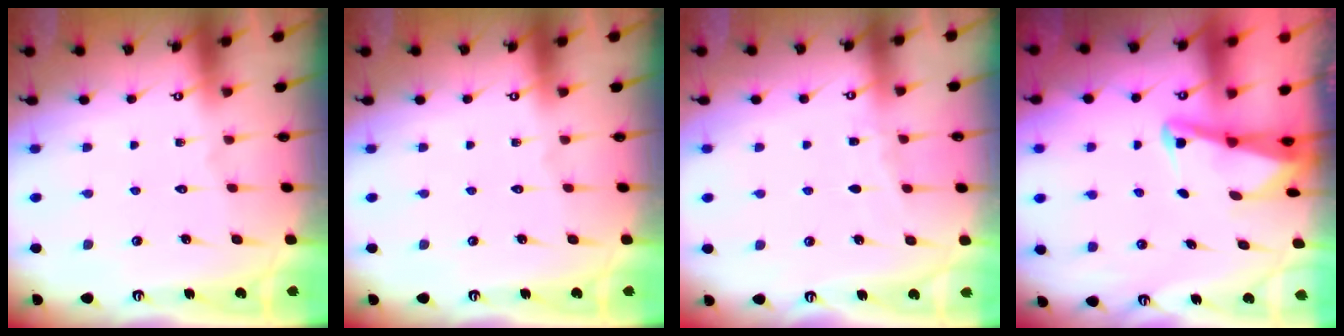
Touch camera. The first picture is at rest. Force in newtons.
{"total": 0.0}
{"total": 2.8, "press": 2.8, "slide": 0.4}
{"total": 2.6, "press": 2.5, "slide": 0.6}